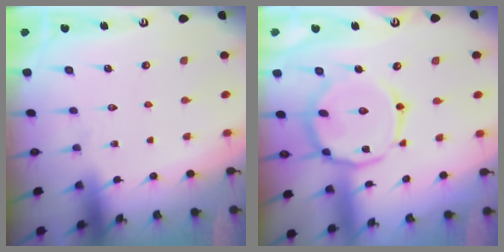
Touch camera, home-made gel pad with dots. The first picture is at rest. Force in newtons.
{"total": 15.3, "press": 15.3, "slide": 1.0}